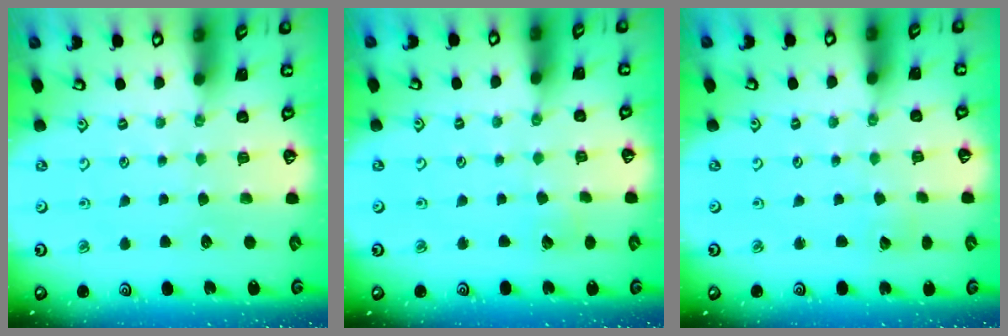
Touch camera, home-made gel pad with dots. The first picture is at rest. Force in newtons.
{"total": 2.8, "press": 2.7, "slide": 0.3}
{"total": 2.0, "press": 2.0, "slide": 0.2}